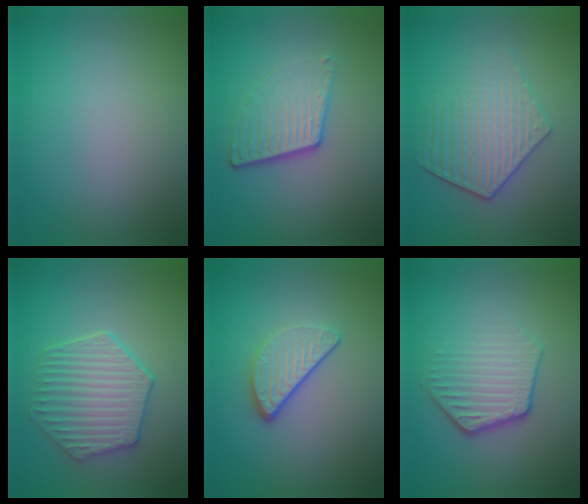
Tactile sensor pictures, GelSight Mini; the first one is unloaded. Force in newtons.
{"total": 3.8, "press": 2.6, "slide": 2.8}
{"total": 3.8, "press": 3.6, "slide": 1.0}
{"total": 5.8, "press": 4.8, "slide": 3.3}
{"total": 3.0, "press": 2.4, "slide": 1.9}
{"total": 3.9, "press": 3.0, "slide": 2.5}